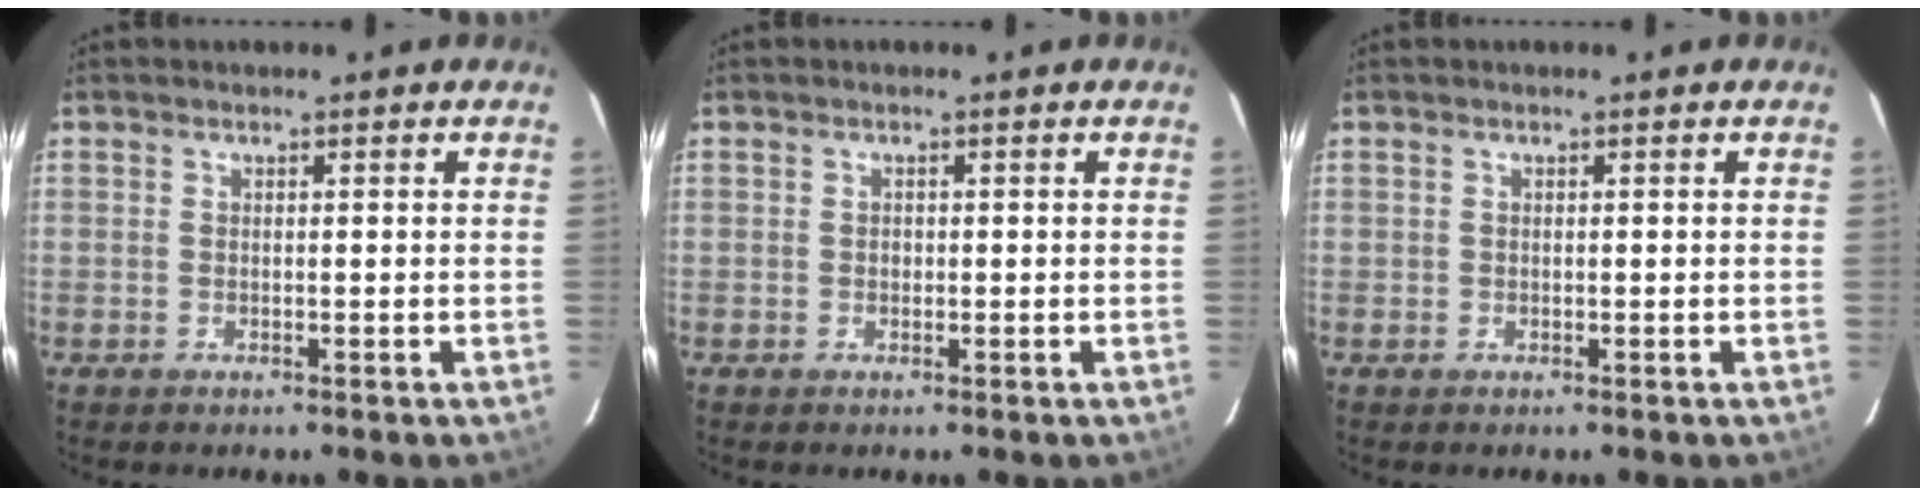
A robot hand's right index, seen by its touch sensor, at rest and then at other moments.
{"total": 0.7, "force": [-0.1, 0.6, 0.2], "torque": [-0.001, 0.001, -0.002]}
{"total": 0.0}